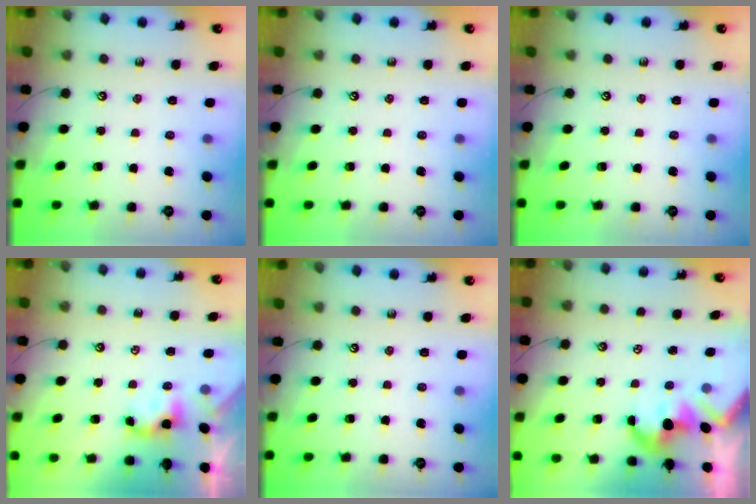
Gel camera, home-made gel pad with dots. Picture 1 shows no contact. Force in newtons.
{"total": 0.0}
{"total": 0.0}
{"total": 1.7, "press": 1.6, "slide": 0.4}
{"total": 0.0}
{"total": 1.7, "press": 1.3, "slide": 1.1}